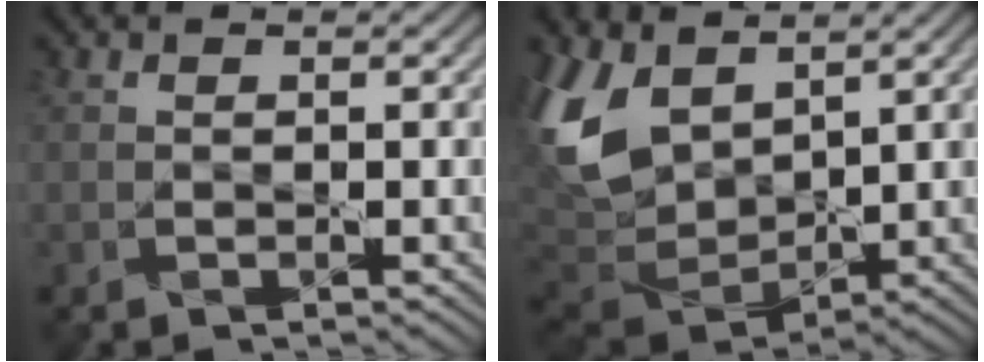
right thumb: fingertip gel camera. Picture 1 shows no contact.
{"total": 10.9, "force": [4.6, 6.7, 7.2], "torque": [-0.209, 0.011, 0.087]}